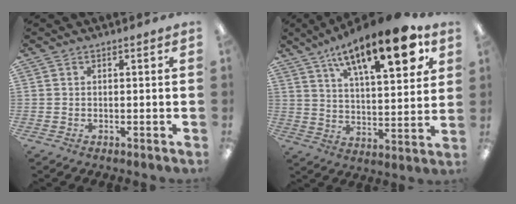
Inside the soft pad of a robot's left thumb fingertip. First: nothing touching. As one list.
[{"total": 20.1, "force": [11.6, 7.0, 14.8], "torque": [-0.218, -0.059, 0.182]}]